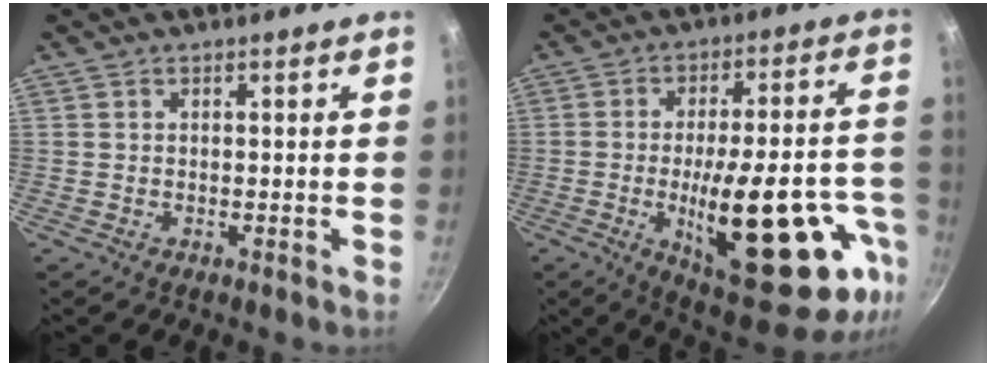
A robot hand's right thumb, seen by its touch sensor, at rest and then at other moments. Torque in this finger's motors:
{"motor_torque": [2.63, 2.38, 2.46, -0.31, 0.63]}